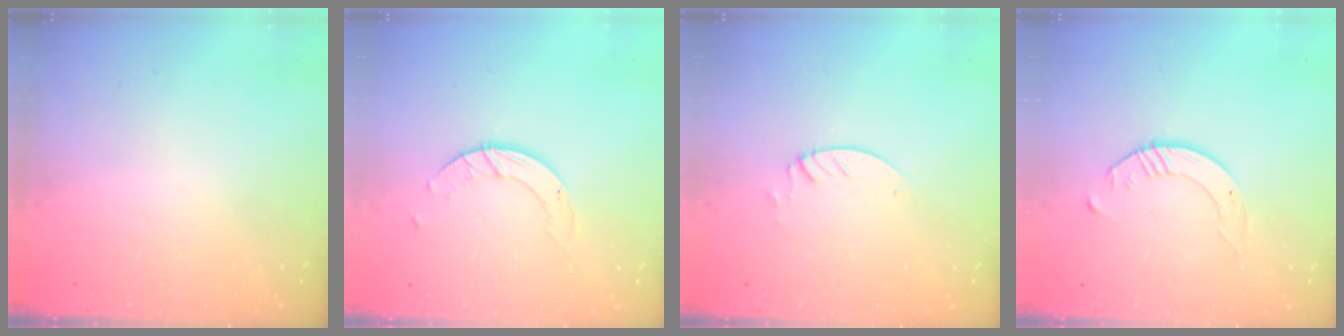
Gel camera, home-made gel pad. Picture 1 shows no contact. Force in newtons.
{"total": 3.0, "press": 3.0, "slide": 0.3}
{"total": 1.3, "press": 1.3, "slide": 0.1}
{"total": 2.6, "press": 2.6, "slide": 0.3}